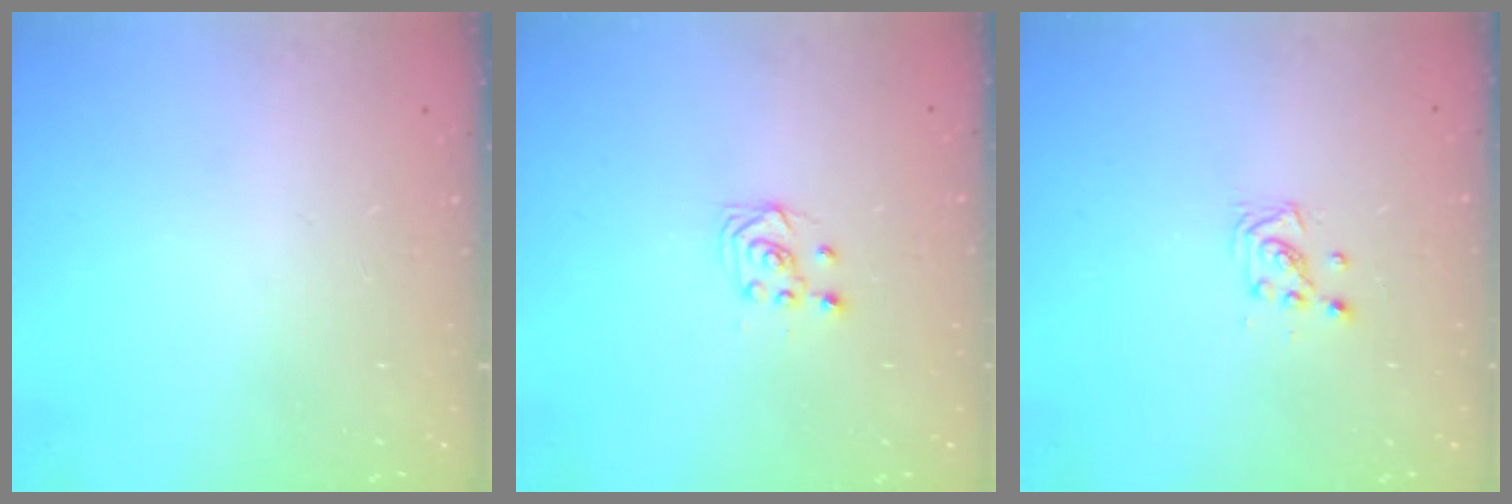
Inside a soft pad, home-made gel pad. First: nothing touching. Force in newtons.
{"total": 2.5, "press": 2.2, "slide": 1.2}
{"total": 2.9, "press": 2.9, "slide": 0.3}